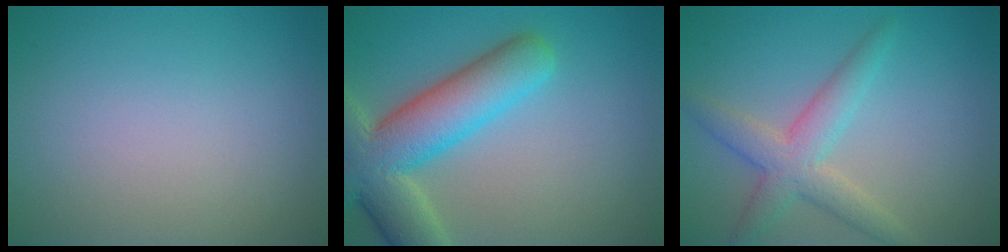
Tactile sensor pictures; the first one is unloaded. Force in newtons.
{"total": 9.5, "press": 9.5, "slide": 0.7}
{"total": 4.1, "press": 4.1, "slide": 0.1}